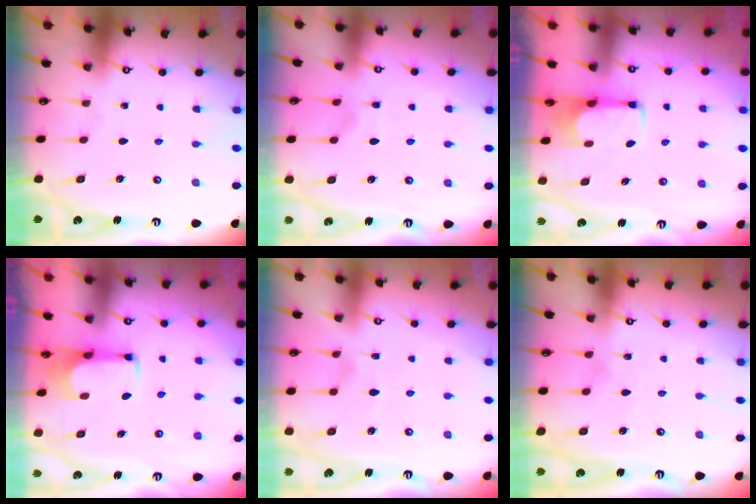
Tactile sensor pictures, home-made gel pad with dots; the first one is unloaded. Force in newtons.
{"total": 1.6, "press": 1.3, "slide": 0.9}
{"total": 2.8, "press": 2.8, "slide": 0.5}
{"total": 3.7, "press": 3.6, "slide": 0.6}
{"total": 1.5, "press": 1.3, "slide": 0.6}
{"total": 3.3, "press": 3.3, "slide": 0.5}